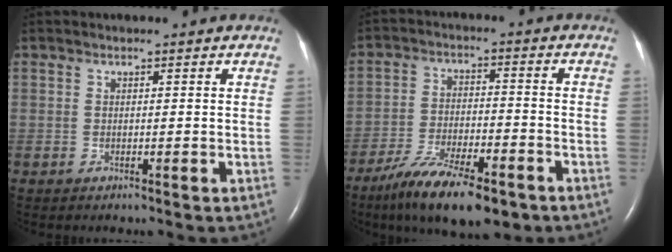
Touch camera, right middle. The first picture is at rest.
{"total": 13.8, "force": [-9.5, 3.9, 9.2], "torque": [-0.163, -0.021, -0.161]}